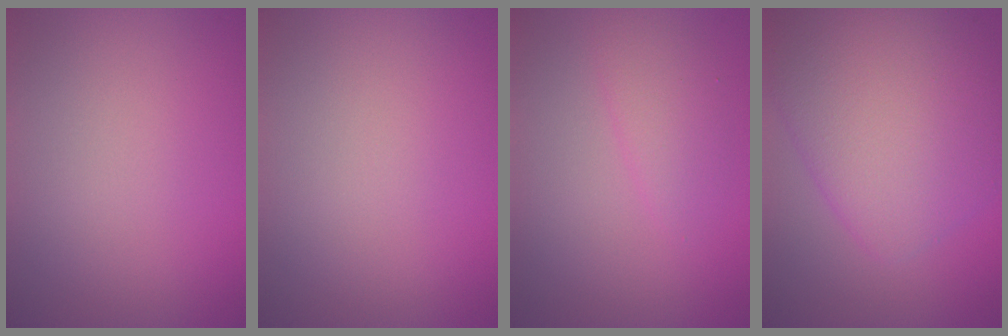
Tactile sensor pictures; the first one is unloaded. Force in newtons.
{"total": 0.0}
{"total": 1.9, "press": 1.9, "slide": 0.1}
{"total": 7.9, "press": 7.9, "slide": 0.3}